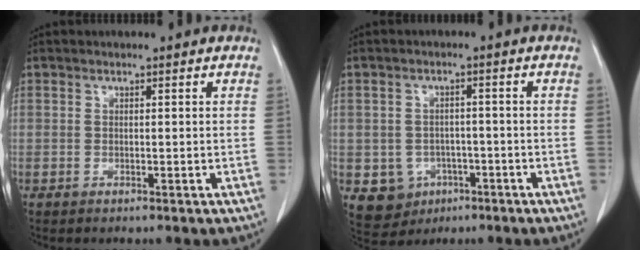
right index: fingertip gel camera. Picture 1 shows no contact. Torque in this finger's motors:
{"motor_torque": [-0.06, -0.07, -0.33, -0.21]}